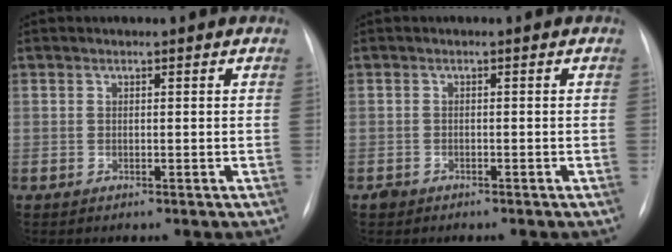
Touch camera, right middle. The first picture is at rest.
{"total": 1.2, "force": [-0.9, 0.7, 0.2], "torque": [-0.007, 0.002, -0.016]}